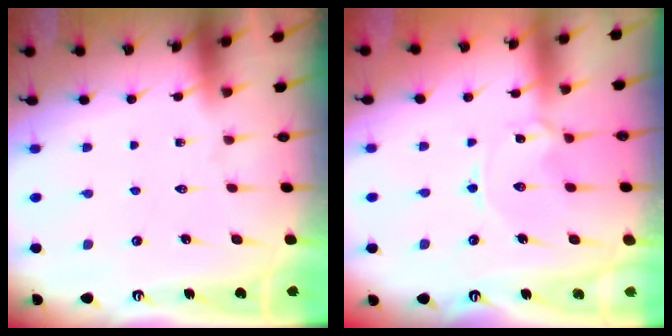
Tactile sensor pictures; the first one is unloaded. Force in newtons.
{"total": 1.5, "press": 1.5, "slide": 0.0}